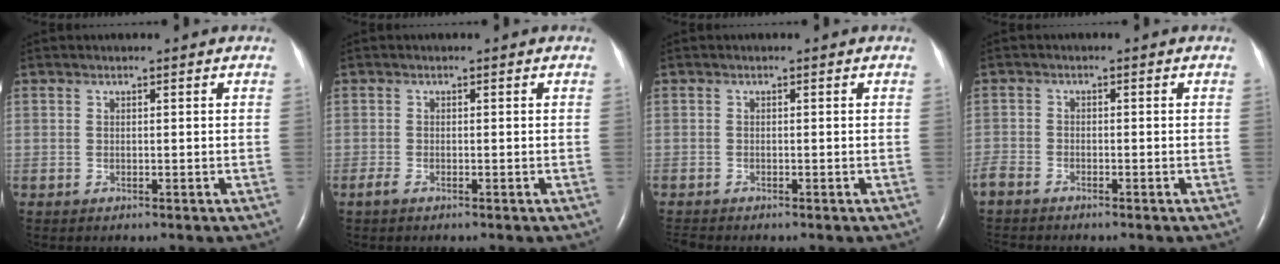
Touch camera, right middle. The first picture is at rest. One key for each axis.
{"total": 1.0, "fx": -0.8, "fy": 0.2, "fz": 0.7, "tx": -0.024, "ty": -0.004, "tz": -0.016}
{"total": 1.3, "fx": -1.3, "fy": 0.0, "fz": 0.2, "tx": -0.009, "ty": -0.007, "tz": -0.025}
{"total": 3.8, "fx": -3.6, "fy": 1.1, "fz": 0.7, "tx": -0.013, "ty": -0.011, "tz": -0.072}